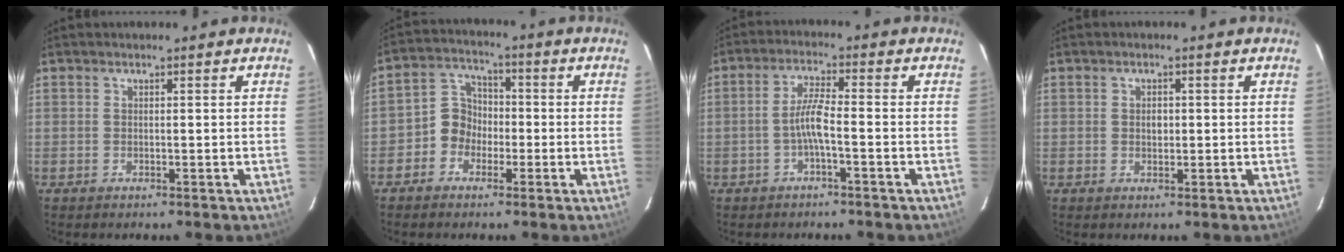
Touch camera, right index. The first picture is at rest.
{"total": 6.0, "force": [-2.5, 5.2, 1.6], "torque": [-0.027, 0.027, -0.053]}
{"total": 4.2, "force": [-1.7, 0.2, 3.9], "torque": [-0.082, 0.008, -0.034]}
{"total": 2.0, "force": [0.1, 1.5, 1.4], "torque": [-0.023, 0.005, 0.001]}